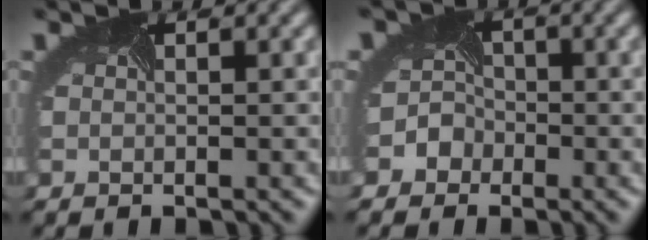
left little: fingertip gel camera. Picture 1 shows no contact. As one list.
[{"total": 3.8, "force": [-1.8, 3.3, 0.1], "torque": [0.015, 0.017, -0.047]}]